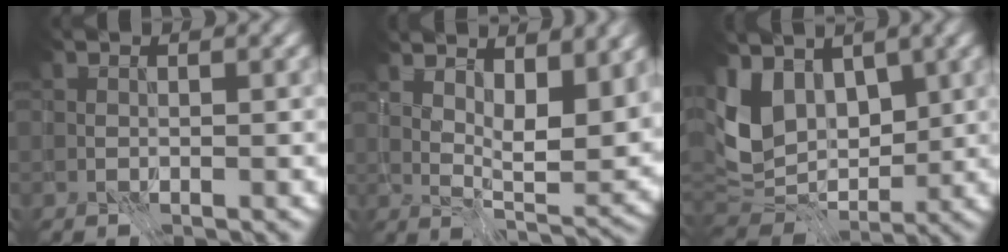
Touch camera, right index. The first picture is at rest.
{"total": 9.0, "force": [4.3, 3.2, 7.2], "torque": [-0.107, 0.001, 0.078]}
{"total": 8.4, "force": [3.0, 5.8, 5.2], "torque": [-0.113, -0.004, 0.061]}